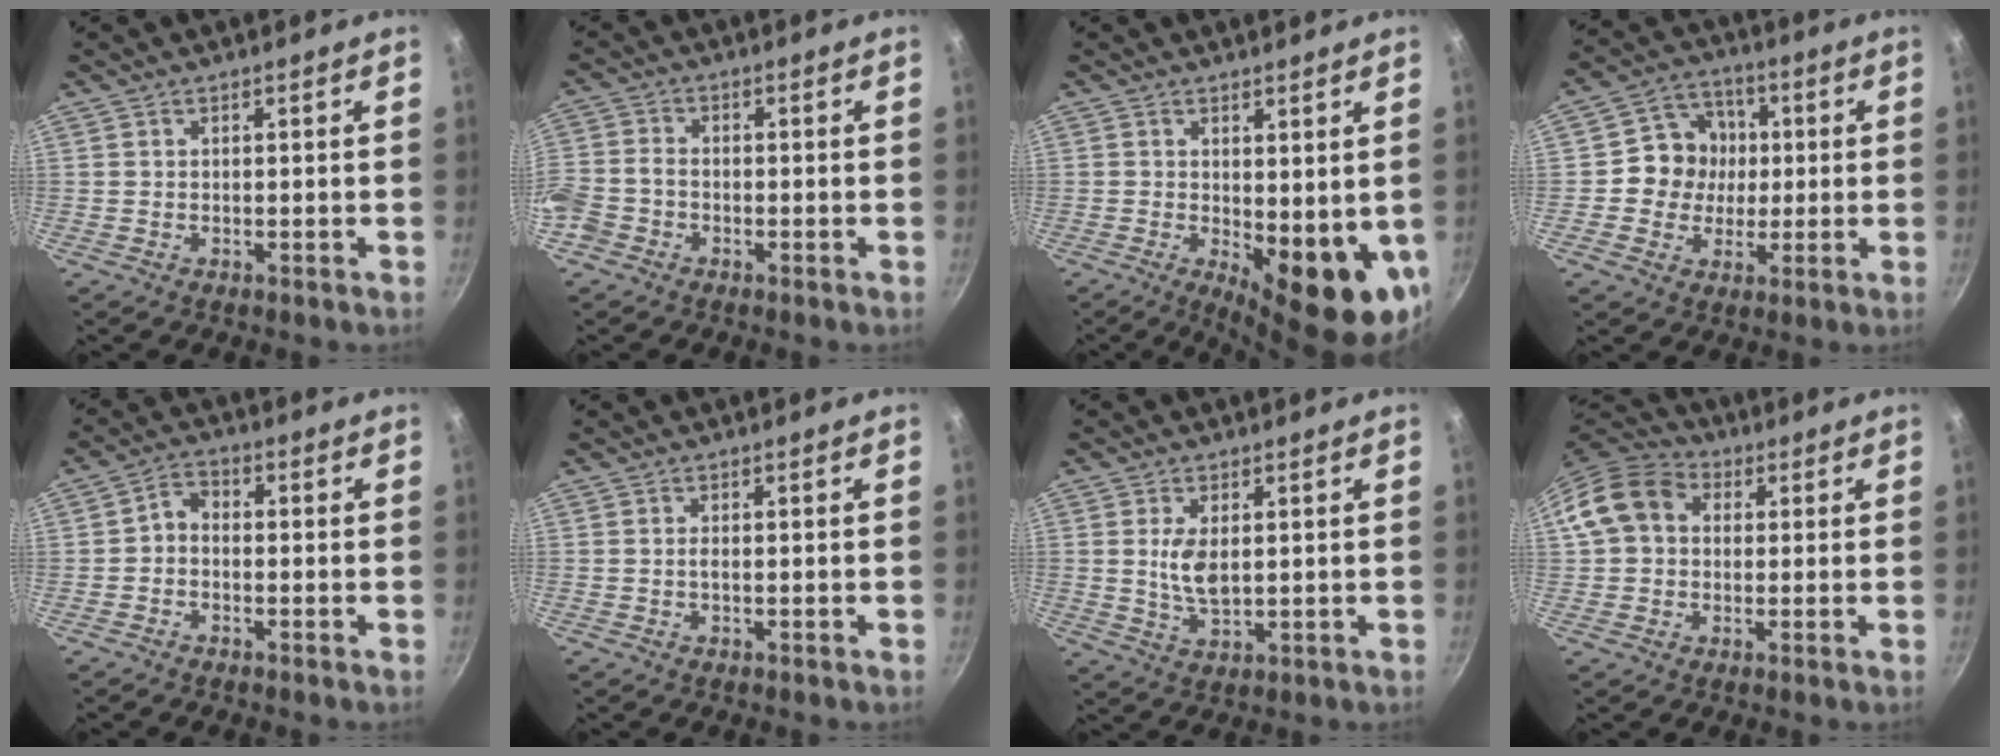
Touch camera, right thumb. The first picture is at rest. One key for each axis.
{"total": 7.6, "fx": -3.7, "fy": 5.5, "fz": 3.8, "tx": -0.088, "ty": 0.027, "tz": -0.089}
{"total": 12.2, "fx": -0.8, "fy": 4.6, "fz": 11.2, "tx": -0.121, "ty": -0.019, "tz": 0.002}
{"total": 9.9, "fx": 0.4, "fy": 9.2, "fz": 3.6, "tx": -0.016, "ty": 0.015, "tz": -0.009}
{"total": 3.2, "fx": -1.1, "fy": 2.3, "fz": 2.0, "tx": -0.038, "ty": 0.022, "tz": -0.029}
{"total": 0.7, "fx": -0.1, "fy": 0.2, "fz": 0.6, "tx": -0.012, "ty": 0.002, "tz": -0.004}
{"total": 5.7, "fx": 0.9, "fy": 2.9, "fz": 4.8, "tx": -0.089, "ty": -0.014, "tz": 0.021}
{"total": 11.2, "fx": 1.8, "fy": 9.0, "fz": 6.4, "tx": -0.094, "ty": 0.028, "tz": 0.014}